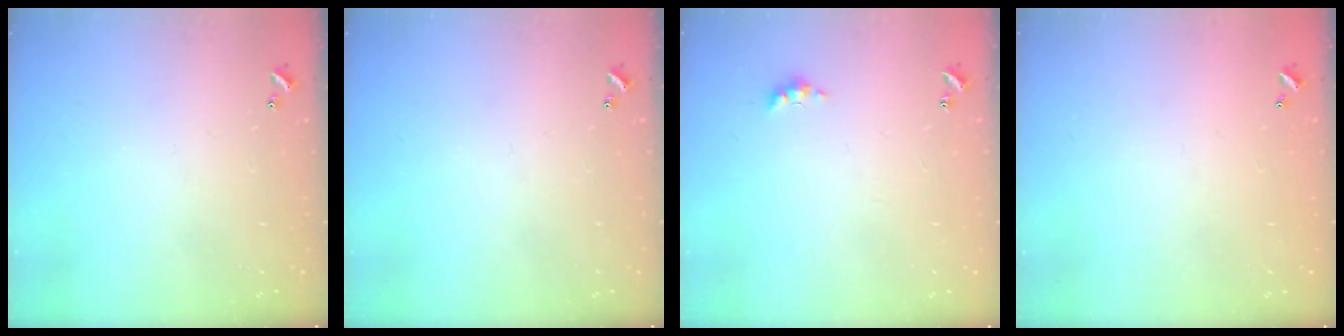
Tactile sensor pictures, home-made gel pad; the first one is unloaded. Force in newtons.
{"total": 0.0}
{"total": 2.8, "press": 2.7, "slide": 0.7}
{"total": 2.8, "press": 2.8, "slide": 0.1}